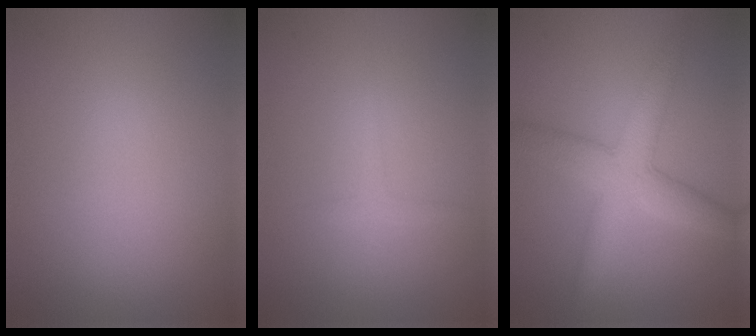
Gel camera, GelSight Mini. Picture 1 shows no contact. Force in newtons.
{"total": 1.1, "press": 1.1, "slide": 0.0}
{"total": 5.3, "press": 5.3, "slide": 0.2}